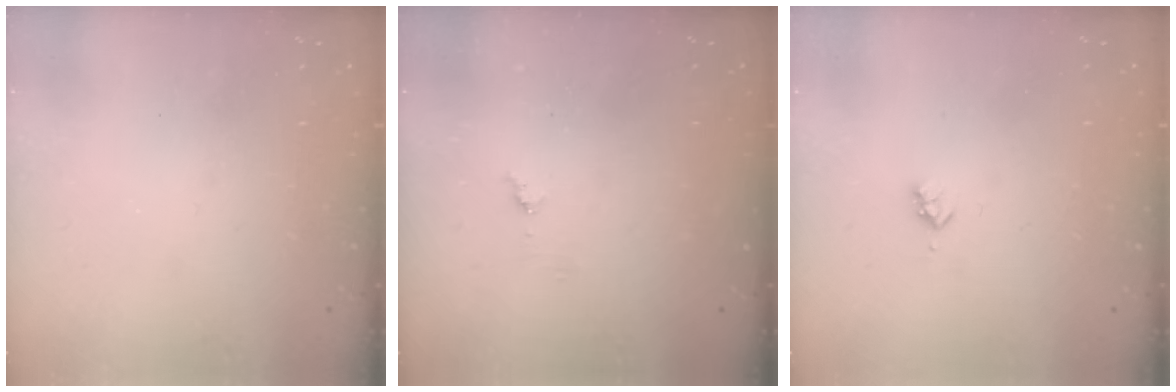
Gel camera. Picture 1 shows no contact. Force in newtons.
{"total": 4.3, "press": 4.2, "slide": 0.5}
{"total": 2.3, "press": 2.3, "slide": 0.4}